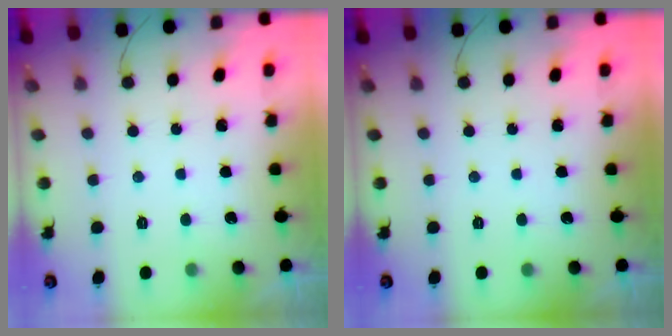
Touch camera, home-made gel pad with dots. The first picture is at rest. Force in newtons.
{"total": 0.0}